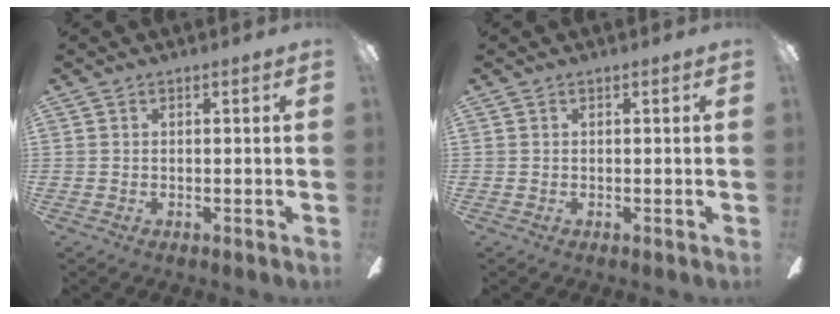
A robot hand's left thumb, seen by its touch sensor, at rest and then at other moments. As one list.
[{"total": 0.0}]